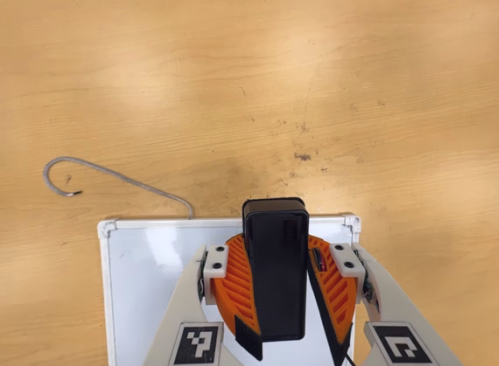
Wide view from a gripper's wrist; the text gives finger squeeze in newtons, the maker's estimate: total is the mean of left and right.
{"total": 11.3, "left": 11.4, "right": 11.2}